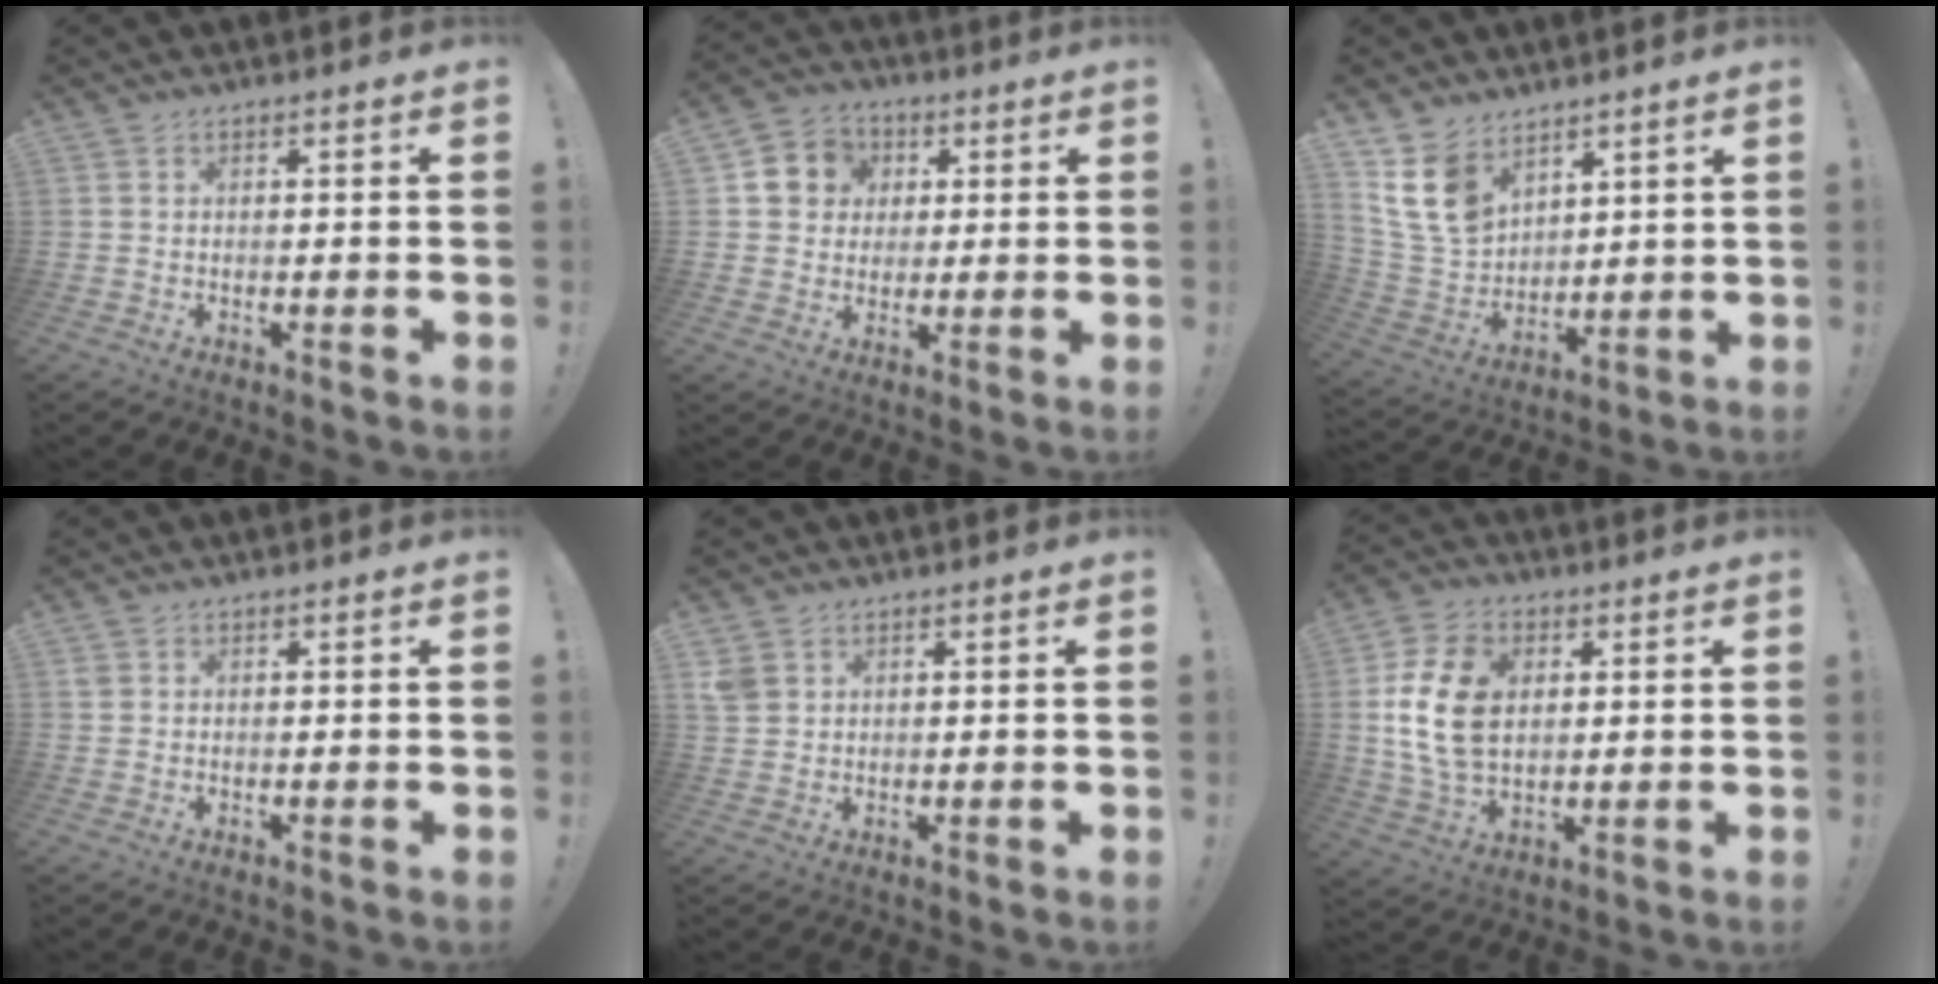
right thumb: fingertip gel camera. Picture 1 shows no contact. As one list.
[{"total": 8.8, "force": [1.6, 8.4, 2.2], "torque": [-0.021, -0.002, 0.035]}, {"total": 15.2, "force": [9.3, 9.8, 7.0], "torque": [-0.146, -0.050, 0.185]}, {"total": 1.5, "force": [0.6, 1.2, 0.6], "torque": [-0.008, 0.003, 0.012]}, {"total": 4.0, "force": [2.1, 3.1, 1.5], "torque": [-0.021, -0.004, 0.042]}, {"total": 16.9, "force": [2.7, 12.1, 11.5], "torque": [-0.225, 0.002, 0.051]}]